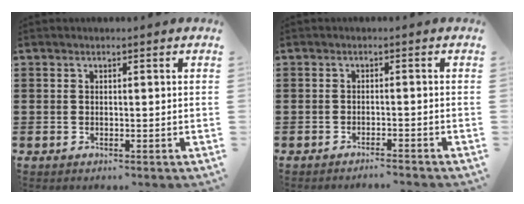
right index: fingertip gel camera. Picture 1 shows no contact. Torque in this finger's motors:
{"motor_torque": [0.26, -0.21, 0.04, -0.01]}